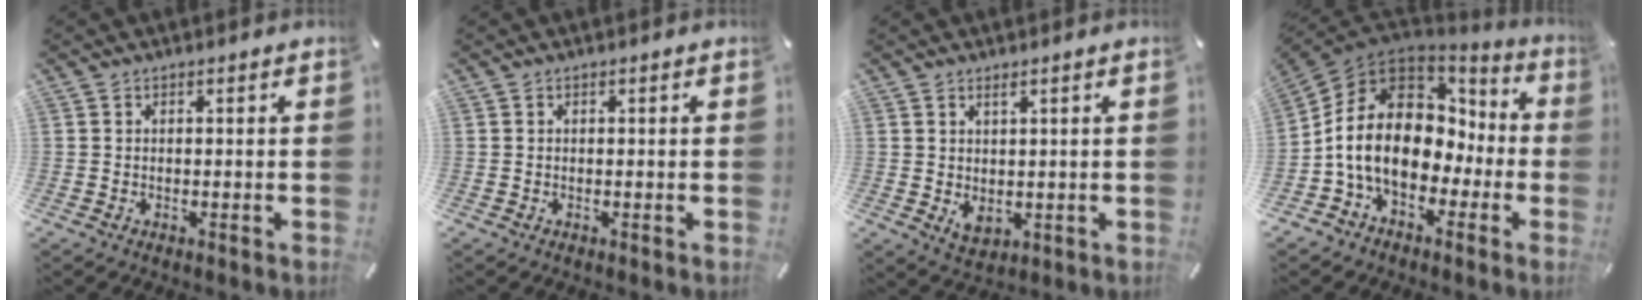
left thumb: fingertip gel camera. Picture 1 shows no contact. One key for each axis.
{"total": 0.0}
{"total": 3.1, "fx": 0.8, "fy": 1.9, "fz": 2.3, "tx": -0.041, "ty": -0.008, "tz": 0.014}
{"total": 16.7, "fx": -1.4, "fy": 12.7, "fz": 10.7, "tx": -0.227, "ty": 0.006, "tz": -0.028}